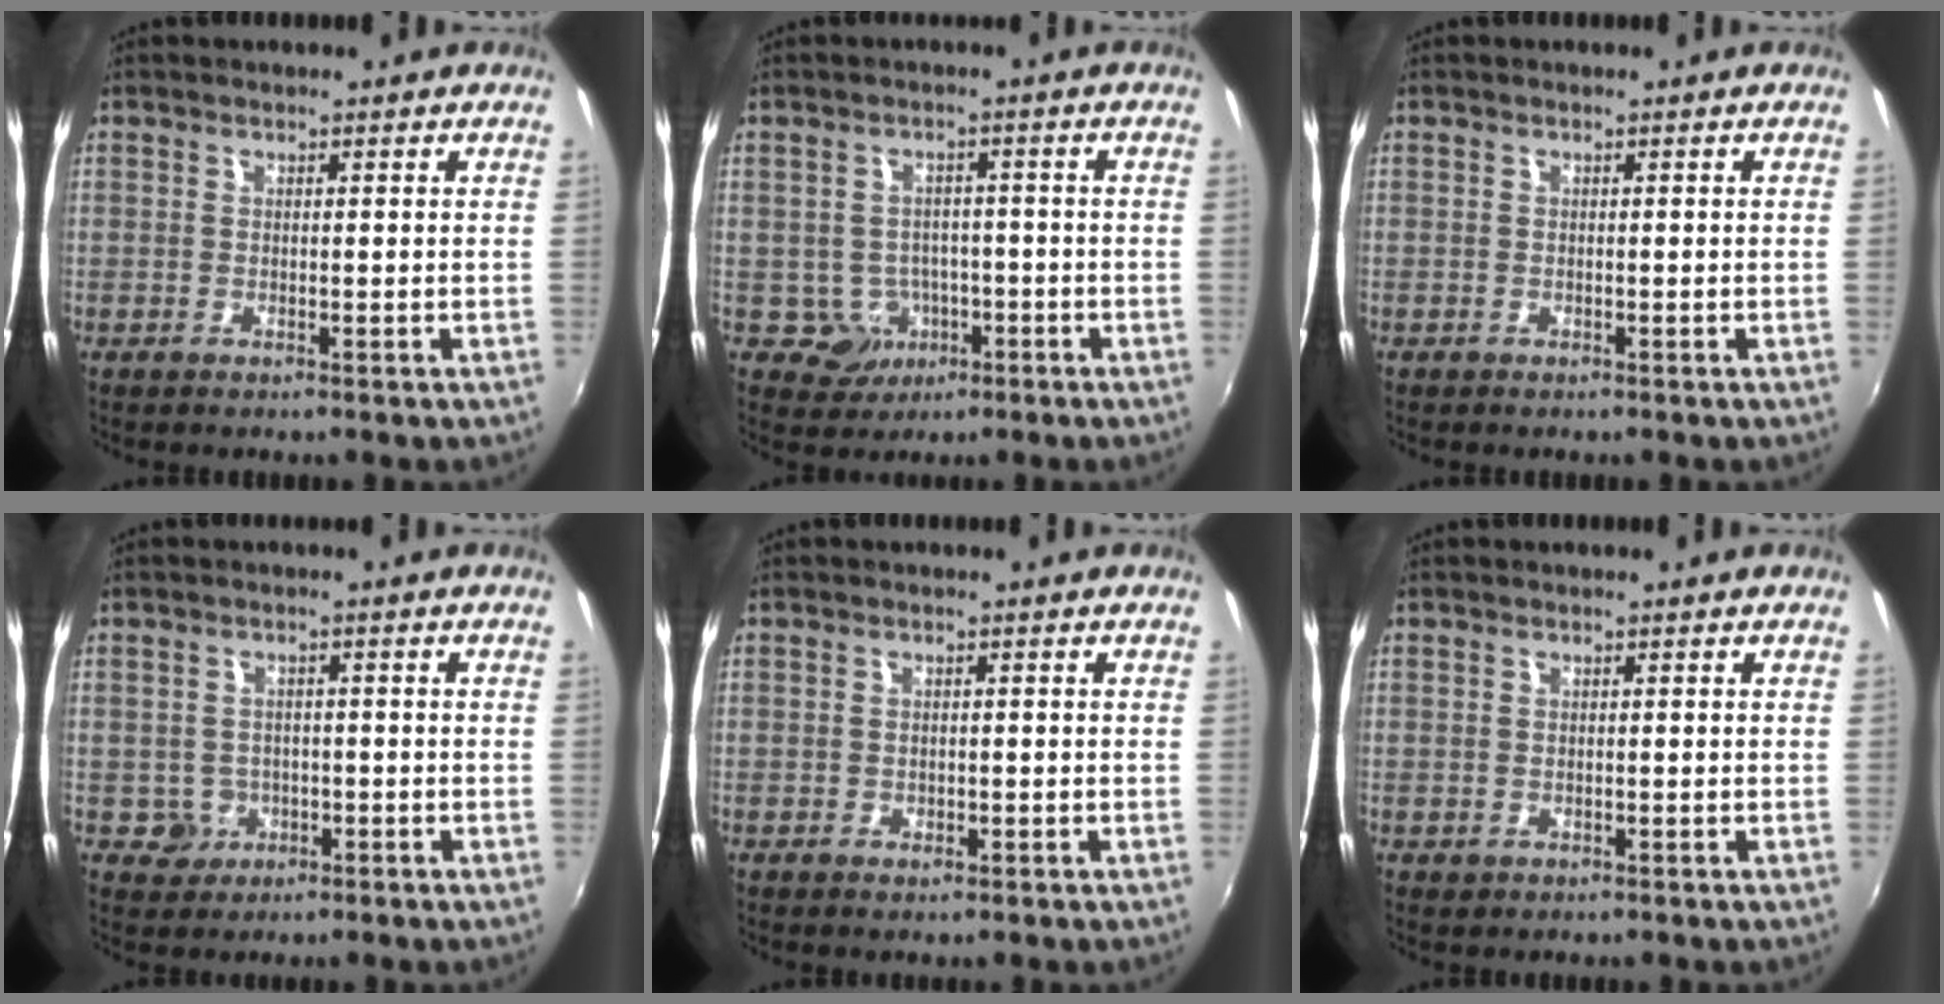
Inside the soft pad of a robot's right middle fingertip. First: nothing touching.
{"total": 5.2, "force": [-2.0, 4.8, 0.8], "torque": [-0.027, 0.013, -0.016]}
{"total": 0.0}
{"total": 3.8, "force": [-1.2, 3.5, 0.4], "torque": [-0.016, 0.006, -0.015]}
{"total": 1.2, "force": [-0.6, 0.9, 0.5], "torque": [-0.009, -0.004, -0.011]}
{"total": 0.5, "force": [-0.2, 0.5, 0.1], "torque": [0.000, -0.003, -0.003]}